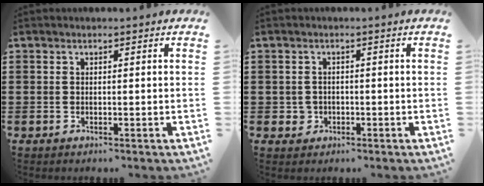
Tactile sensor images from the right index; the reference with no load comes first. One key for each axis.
{"total": 1.7, "fx": -0.4, "fy": 1.6, "fz": 0.3, "tx": -0.012, "ty": 0.005, "tz": -0.010}